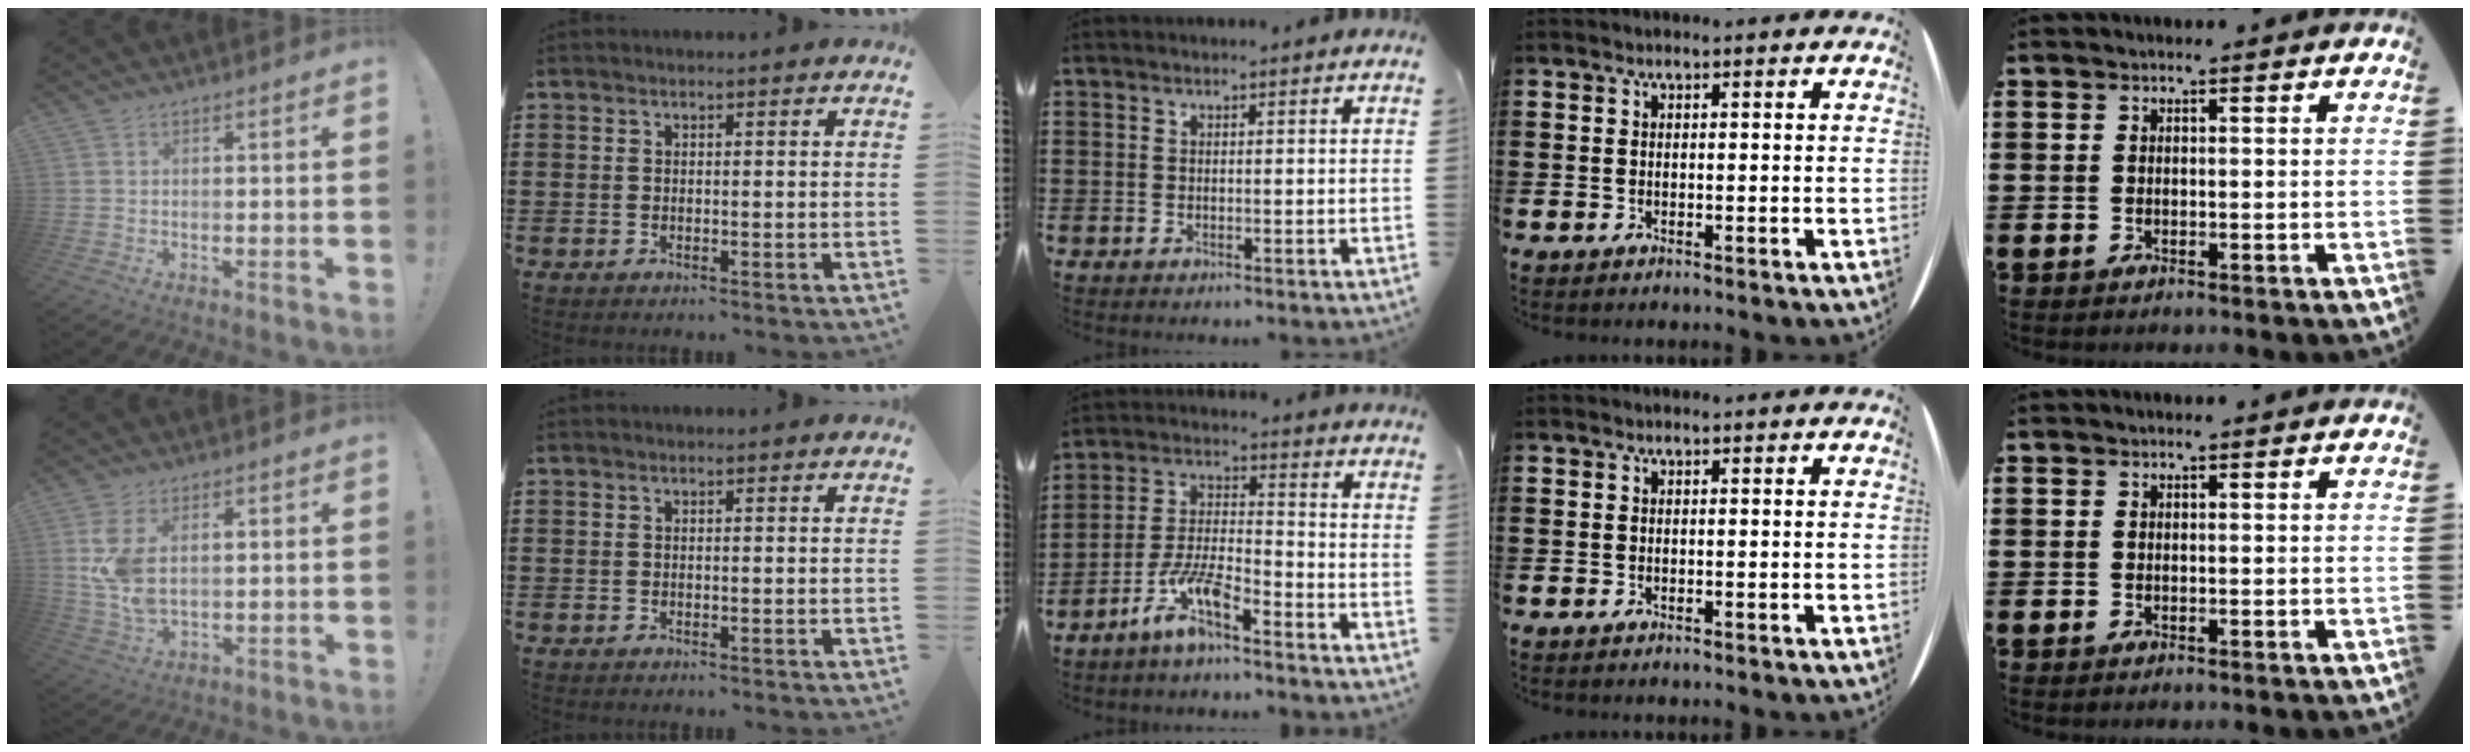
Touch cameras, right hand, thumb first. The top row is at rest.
{"thumb": {"total": 9.1, "force": [2.5, 5.4, 6.9], "torque": [-0.126, -0.019, 0.042]}, "middle": {"total": 7.5, "force": [-5.3, 1.5, 5.1], "torque": [-0.118, -0.006, -0.105]}}